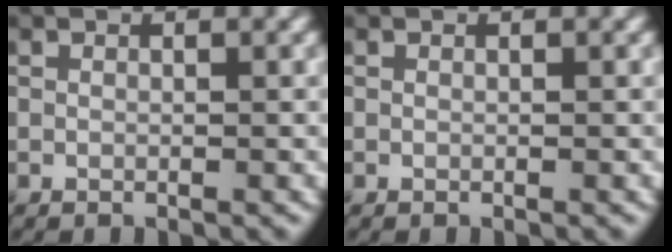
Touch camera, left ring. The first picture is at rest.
{"total": 0.0}